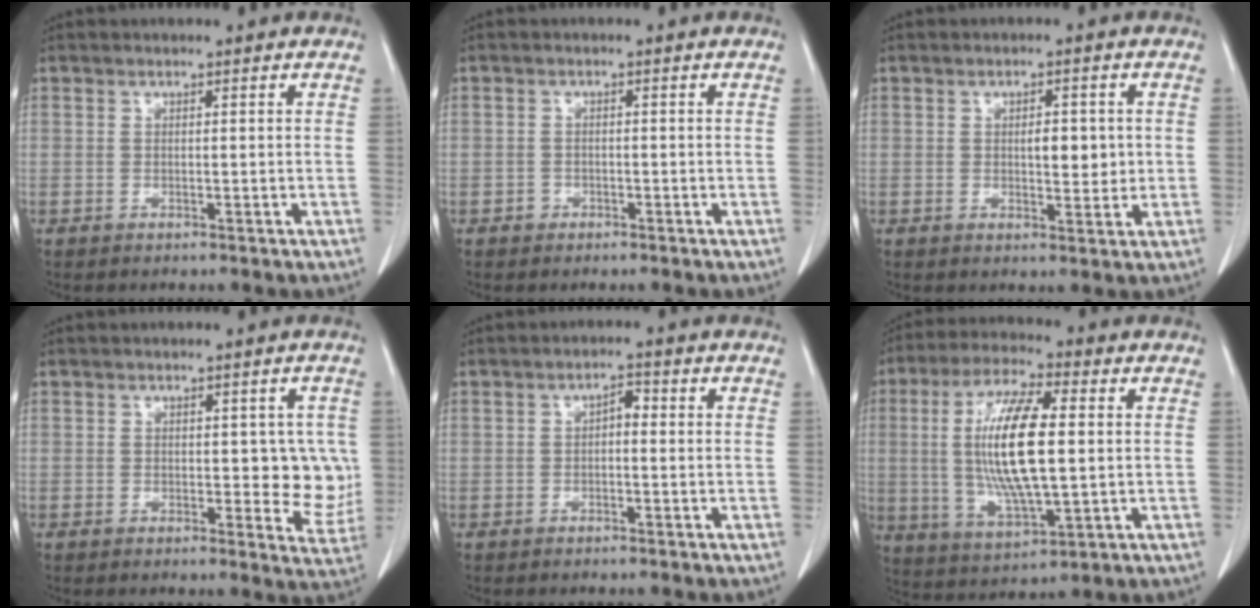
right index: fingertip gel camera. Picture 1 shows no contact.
{"total": 1.2, "force": [-0.7, 1.0, 0.1], "torque": [0.000, 0.005, -0.015]}
{"total": 4.0, "force": [0.4, 1.7, 3.6], "torque": [-0.053, -0.001, 0.009]}
{"total": 5.7, "force": [0.3, 3.0, 4.8], "torque": [-0.036, 0.002, 0.007]}
{"total": 1.9, "force": [-0.1, 0.9, 1.6], "torque": [-0.021, 0.007, -0.004]}
{"total": 15.1, "force": [0.9, 3.3, 14.7], "torque": [-0.298, -0.004, 0.017]}